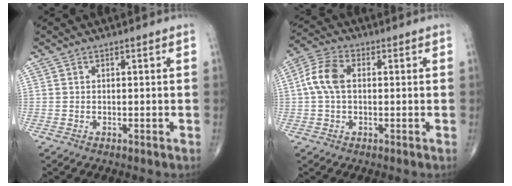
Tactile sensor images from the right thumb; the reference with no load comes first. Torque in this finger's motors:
{"motor_torque": [0.25, 0.88, 0.42, -0.33, 0.07]}